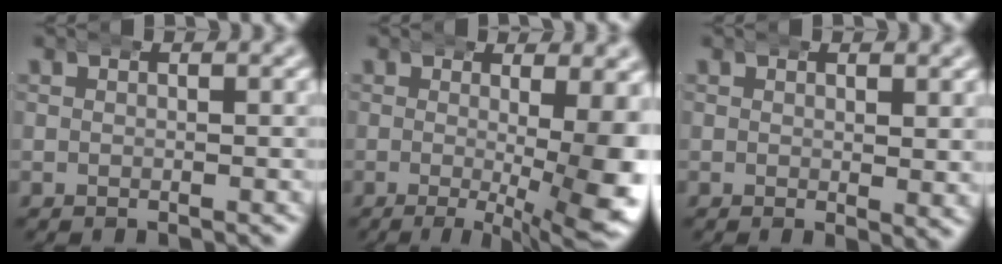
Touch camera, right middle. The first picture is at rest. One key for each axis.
{"total": 9.6, "fx": -3.6, "fy": 2.9, "fz": 8.4, "tx": -0.097, "ty": -0.014, "tz": -0.053}
{"total": 1.1, "fx": 0.4, "fy": 0.3, "fz": 1.0, "tx": -0.011, "ty": -0.005, "tz": 0.008}